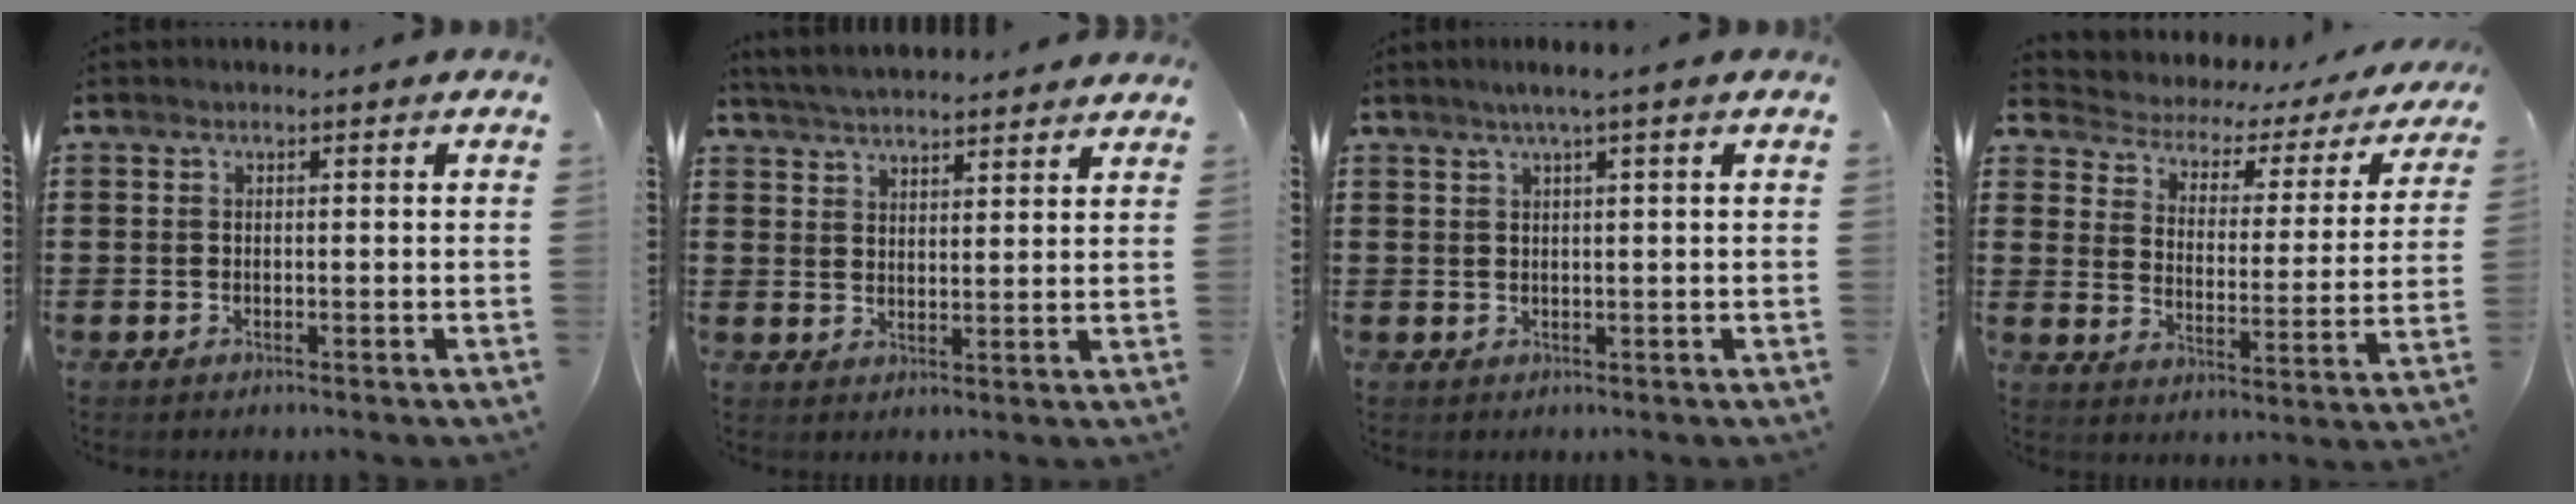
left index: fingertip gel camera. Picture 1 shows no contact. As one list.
[{"total": 4.1, "force": [4.1, -0.1, 0.5], "torque": [-0.023, -0.014, 0.074]}, {"total": 2.0, "force": [1.1, -0.4, 1.6], "torque": [-0.031, -0.003, 0.019]}, {"total": 2.5, "force": [1.9, 1.2, 0.9], "torque": [-0.035, -0.025, 0.021]}]